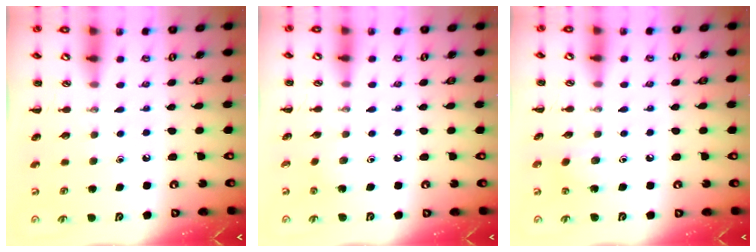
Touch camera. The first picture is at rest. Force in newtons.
{"total": 1.7, "press": 1.5, "slide": 0.7}
{"total": 3.7, "press": 3.5, "slide": 1.2}